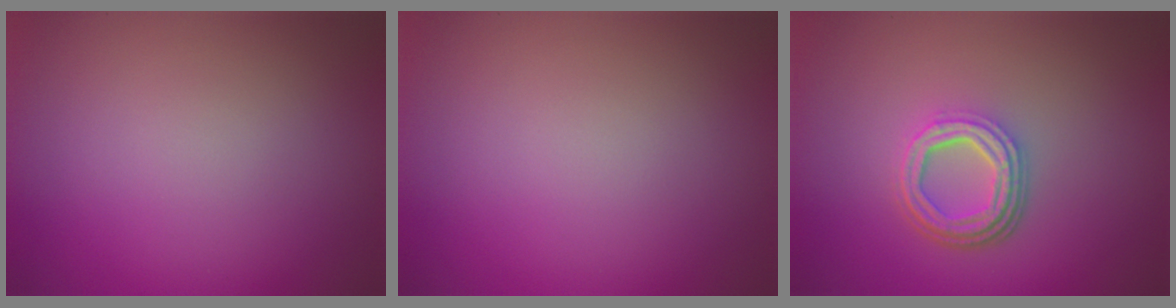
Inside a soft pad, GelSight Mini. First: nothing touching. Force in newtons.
{"total": 0.0}
{"total": 4.4, "press": 3.3, "slide": 3.0}